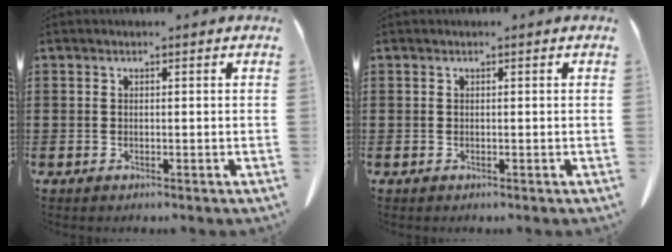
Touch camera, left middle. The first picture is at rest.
{"total": 0.0}